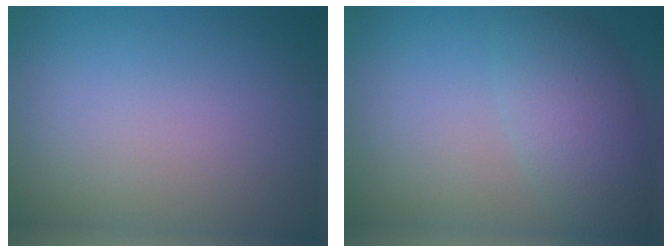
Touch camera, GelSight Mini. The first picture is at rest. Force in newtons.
{"total": 5.0, "press": 5.0, "slide": 0.4}